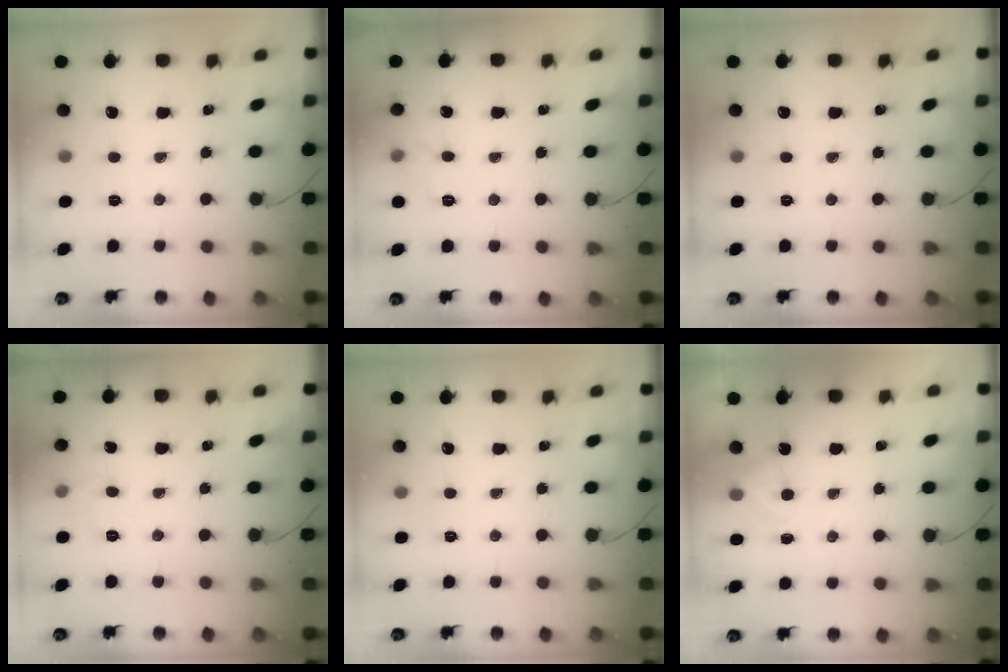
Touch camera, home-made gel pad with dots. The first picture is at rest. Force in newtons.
{"total": 7.0, "press": 6.8, "slide": 1.5}
{"total": 0.0}
{"total": 5.1, "press": 4.9, "slide": 1.4}
{"total": 0.0}
{"total": 3.9, "press": 3.6, "slide": 1.3}